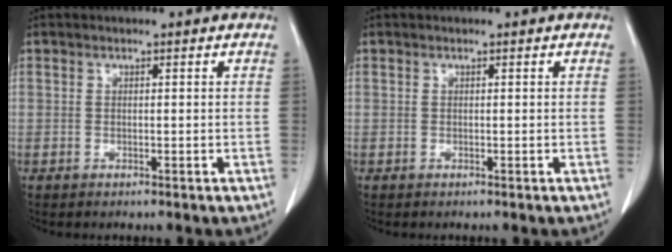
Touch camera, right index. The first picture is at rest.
{"total": 0.0}